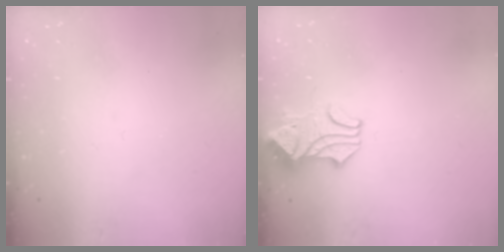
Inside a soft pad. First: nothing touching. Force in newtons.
{"total": 2.3, "press": 2.0, "slide": 1.1}